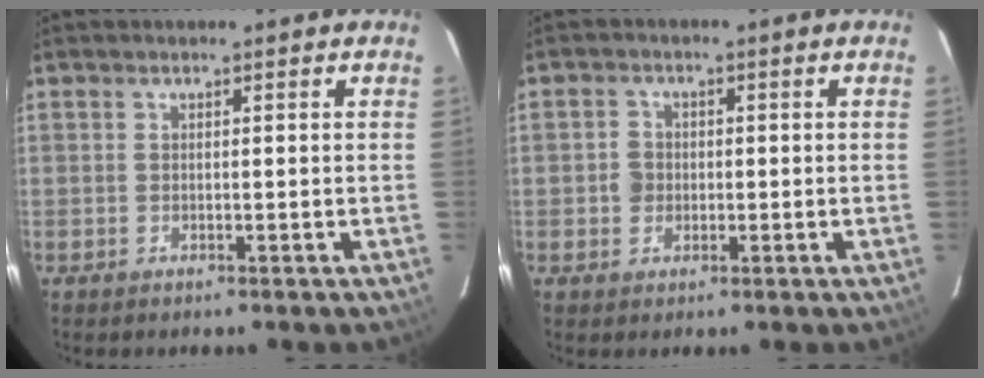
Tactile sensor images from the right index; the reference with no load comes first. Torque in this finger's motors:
{"motor_torque": [0.28, 0.07, 0.14, 0.02]}